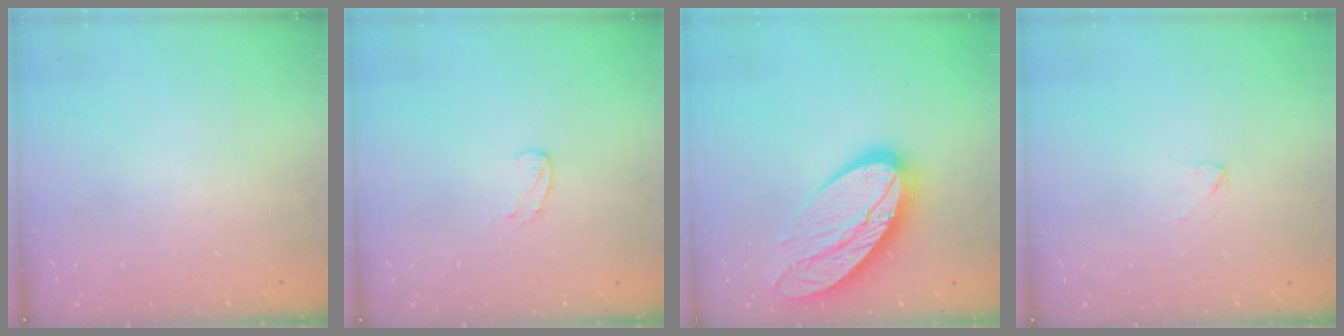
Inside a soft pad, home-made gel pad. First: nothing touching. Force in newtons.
{"total": 3.8, "press": 3.8, "slide": 0.4}
{"total": 18.2, "press": 18.2, "slide": 1.4}
{"total": 1.9, "press": 1.9, "slide": 0.1}